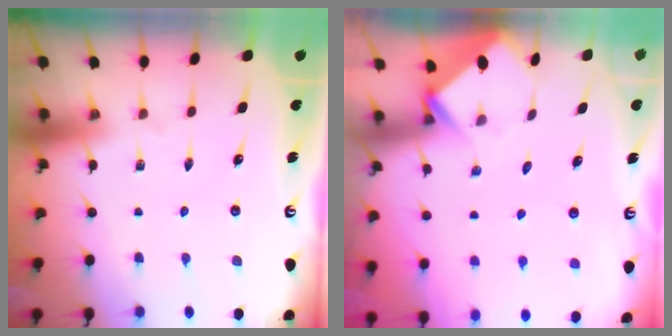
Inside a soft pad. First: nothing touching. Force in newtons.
{"total": 4.0, "press": 4.0, "slide": 0.2}